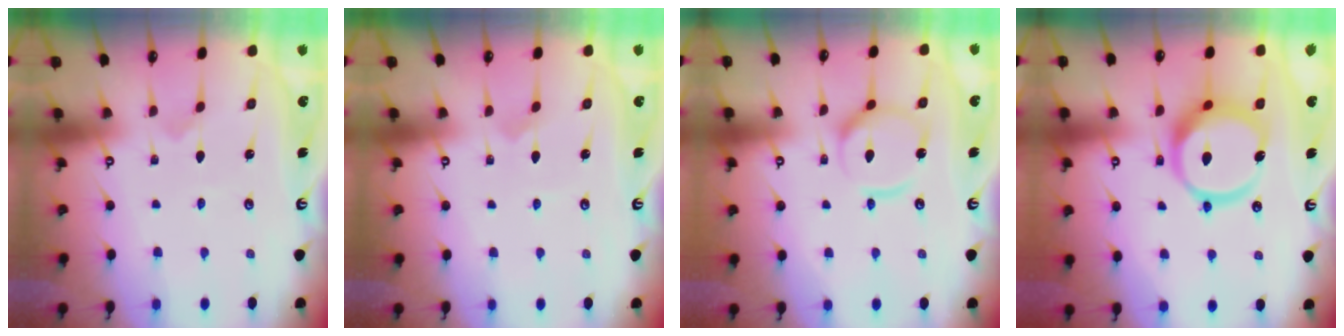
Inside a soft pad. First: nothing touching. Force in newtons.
{"total": 2.1, "press": 2.1, "slide": 0.3}
{"total": 12.5, "press": 12.5, "slide": 1.4}
{"total": 14.5, "press": 14.3, "slide": 1.9}